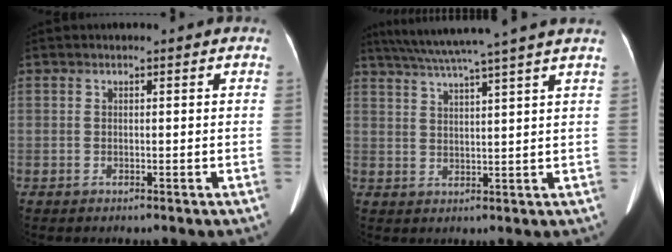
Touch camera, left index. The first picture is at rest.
{"total": 13.2, "force": [11.1, -1.9, 6.9], "torque": [-0.119, 0.010, 0.153]}